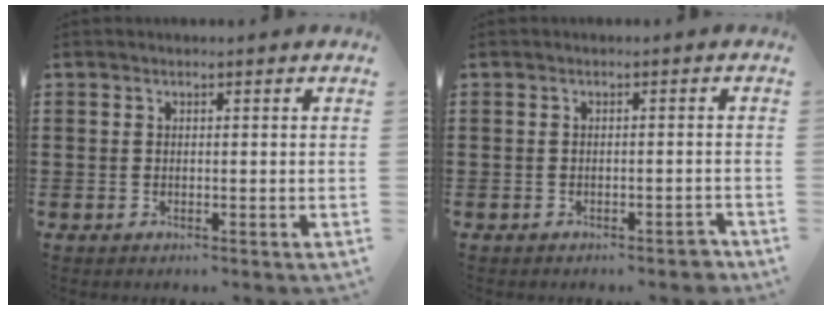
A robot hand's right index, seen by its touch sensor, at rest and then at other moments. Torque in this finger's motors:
{"motor_torque": [0.47, -0.33, 0.00, 0.03]}